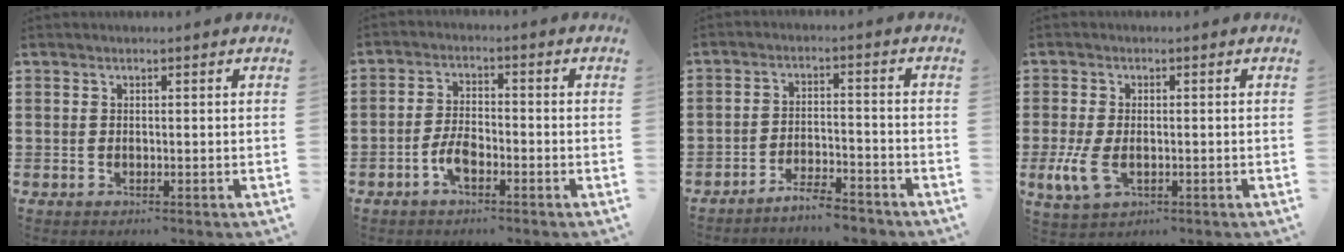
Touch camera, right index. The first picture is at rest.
{"total": 4.3, "force": [-2.1, 1.9, 3.3], "torque": [-0.085, -0.002, -0.047]}
{"total": 4.7, "force": [-4.5, 0.4, 1.2], "torque": [-0.022, 0.007, -0.089]}
{"total": 5.1, "force": [-1.0, 2.8, 4.2], "torque": [-0.108, -0.009, -0.025]}